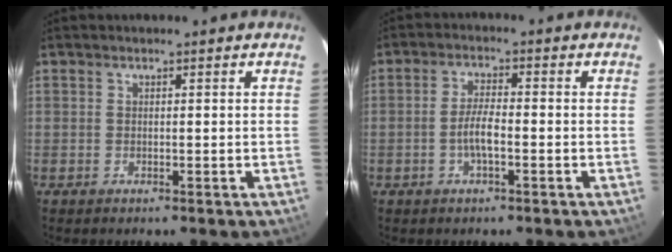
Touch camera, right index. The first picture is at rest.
{"total": 4.3, "force": [-1.4, 1.0, 3.9], "torque": [-0.081, 0.004, -0.025]}